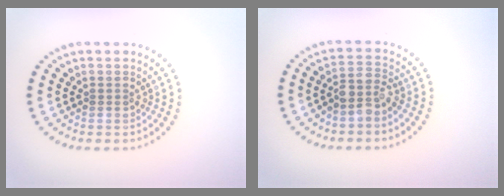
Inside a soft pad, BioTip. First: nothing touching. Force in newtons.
{"total": 2.5, "press": 2.0, "slide": 1.5}